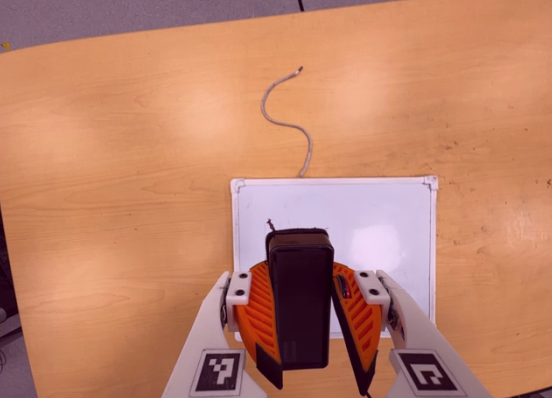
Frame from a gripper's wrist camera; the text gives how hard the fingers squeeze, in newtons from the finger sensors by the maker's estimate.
{"total": 9.0, "left": 9.3, "right": 8.7}